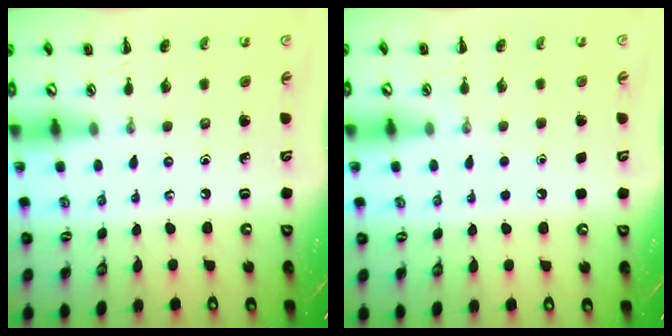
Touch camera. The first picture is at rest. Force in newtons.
{"total": 1.6, "press": 1.6, "slide": 0.1}